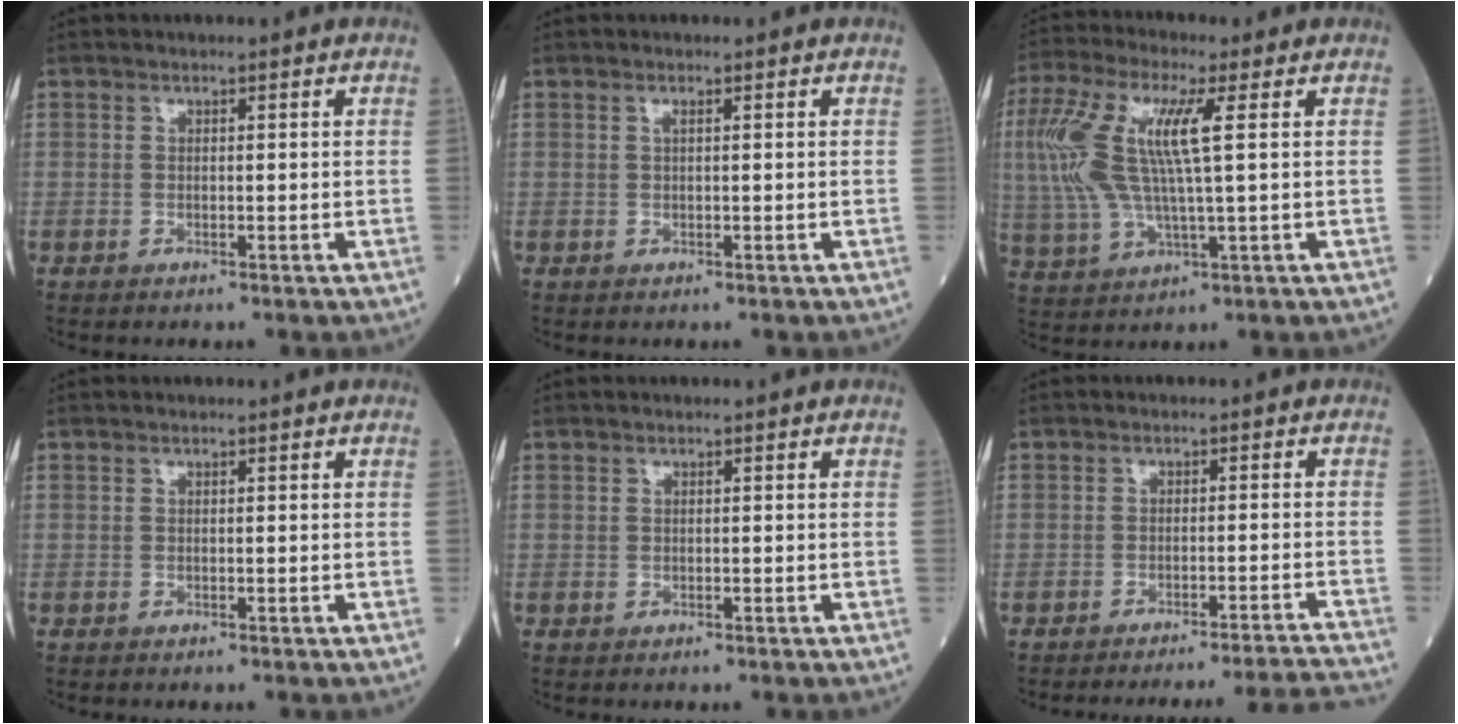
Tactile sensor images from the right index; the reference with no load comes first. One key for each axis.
{"total": 0.6, "fx": 0.2, "fy": 0.0, "fz": 0.5, "tx": -0.015, "ty": 0.001, "tz": 0.003}
{"total": 14.1, "fx": 2.9, "fy": 2.8, "fz": 13.5, "tx": -0.314, "ty": 0.022, "tz": 0.052}
{"total": 0.0}
{"total": 0.0}
{"total": 13.8, "fx": -13.3, "fy": -2.7, "fz": 2.5, "tx": -0.005, "ty": -0.016, "tz": -0.162}